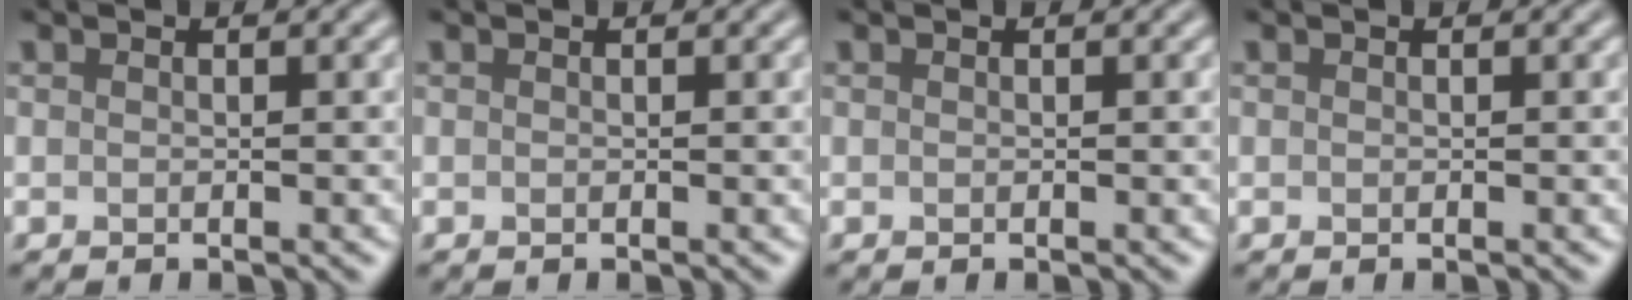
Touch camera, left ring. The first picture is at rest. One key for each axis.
{"total": 0.0}
{"total": 0.0}
{"total": 0.0}